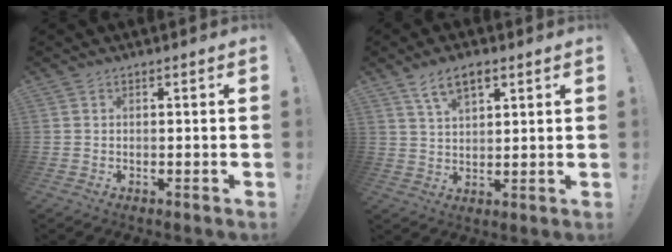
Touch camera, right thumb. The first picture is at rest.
{"total": 7.5, "force": [4.3, 3.5, 5.1], "torque": [-0.089, -0.006, 0.080]}